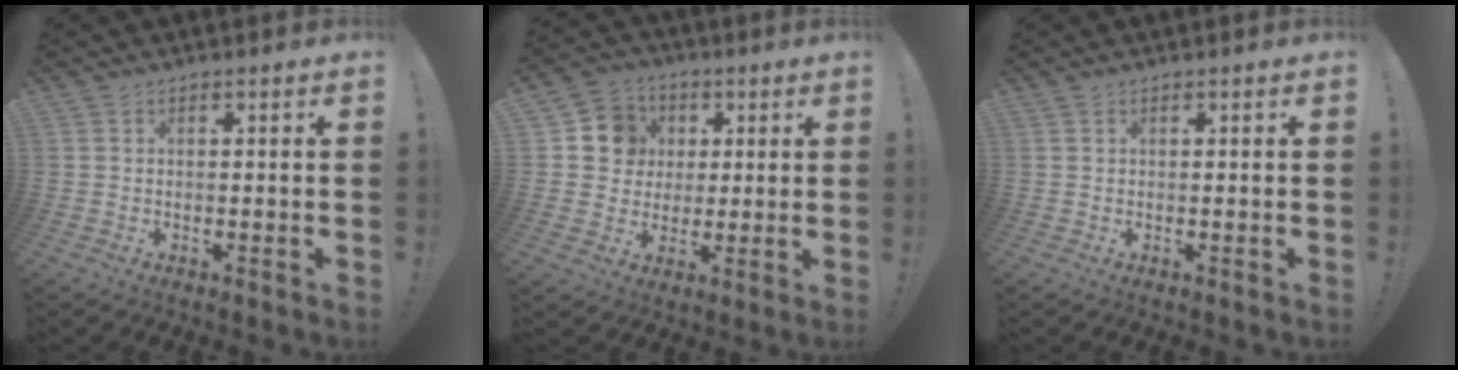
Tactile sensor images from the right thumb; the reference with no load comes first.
{"total": 9.8, "force": [1.9, 9.3, 2.4], "torque": [-0.025, -0.001, 0.042]}
{"total": 0.0}